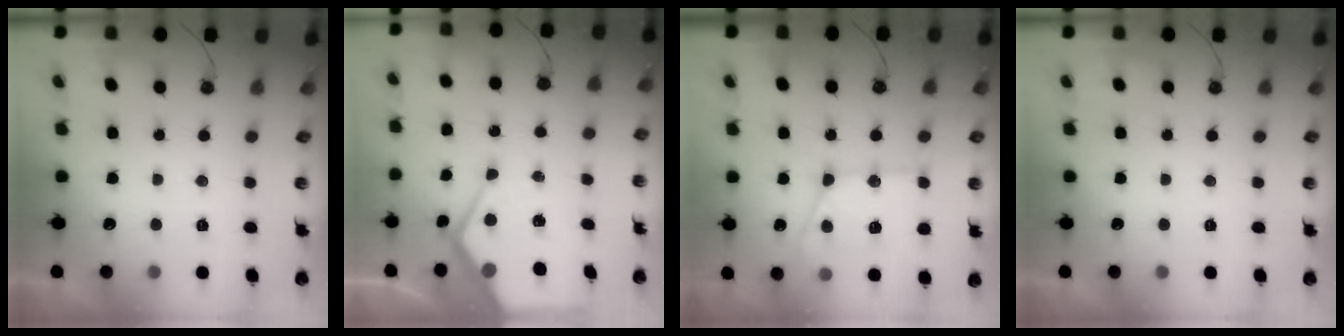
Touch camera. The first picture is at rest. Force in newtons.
{"total": 11.0, "press": 11.0, "slide": 0.5}
{"total": 17.5, "press": 17.3, "slide": 2.1}
{"total": 0.0}